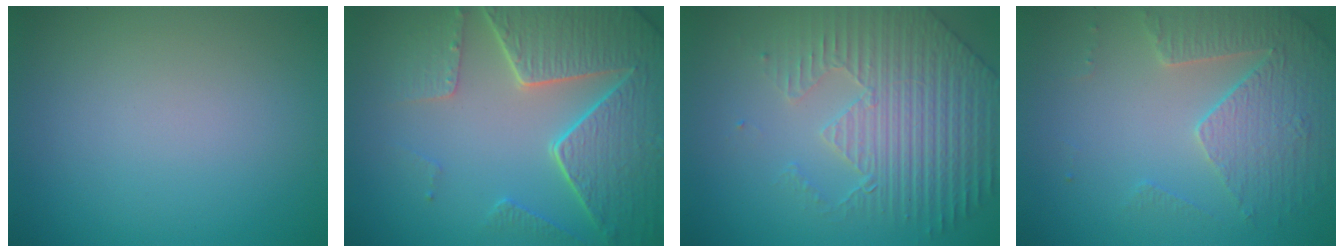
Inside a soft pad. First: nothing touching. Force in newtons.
{"total": 8.1, "press": 6.1, "slide": 5.3}
{"total": 4.7, "press": 4.6, "slide": 1.1}
{"total": 3.6, "press": 3.5, "slide": 1.1}